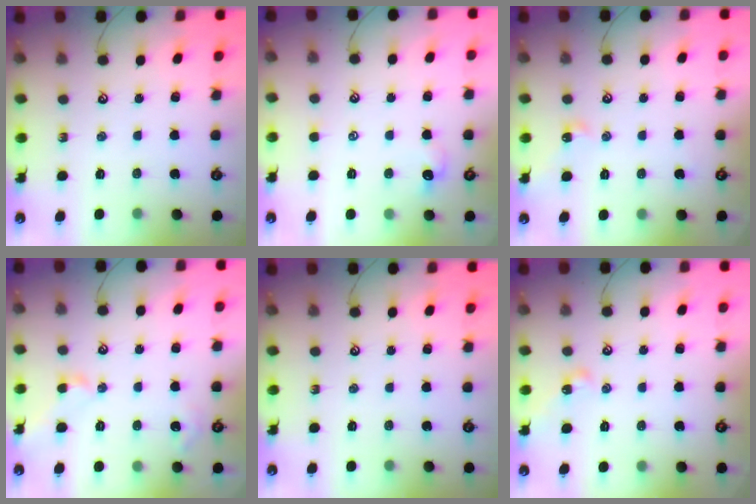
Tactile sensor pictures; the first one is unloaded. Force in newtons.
{"total": 1.0, "press": 0.8, "slide": 0.6}
{"total": 3.0, "press": 2.9, "slide": 0.5}
{"total": 1.2, "press": 1.2, "slide": 0.2}
{"total": 0.0}
{"total": 4.9, "press": 4.9, "slide": 0.7}